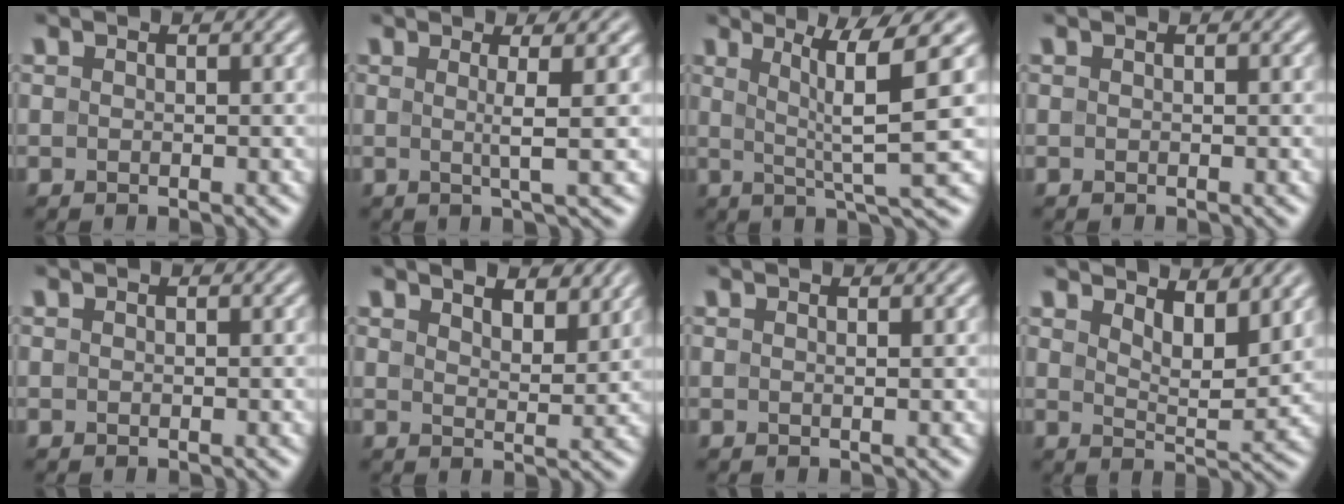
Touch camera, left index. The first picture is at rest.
{"total": 2.8, "force": [0.5, 0.3, 2.7], "torque": [-0.051, 0.001, 0.000]}
{"total": 6.7, "force": [1.7, 0.6, 6.5], "torque": [-0.106, 0.001, 0.033]}
{"total": 0.0}
{"total": 0.0}
{"total": 5.1, "force": [4.0, 1.7, 2.7], "torque": [-0.028, 0.005, 0.043]}
{"total": 0.9, "force": [0.4, 0.4, 0.7], "torque": [-0.002, 0.002, 0.000]}
{"total": 4.4, "force": [3.2, 1.3, 2.7], "torque": [-0.044, -0.009, 0.053]}